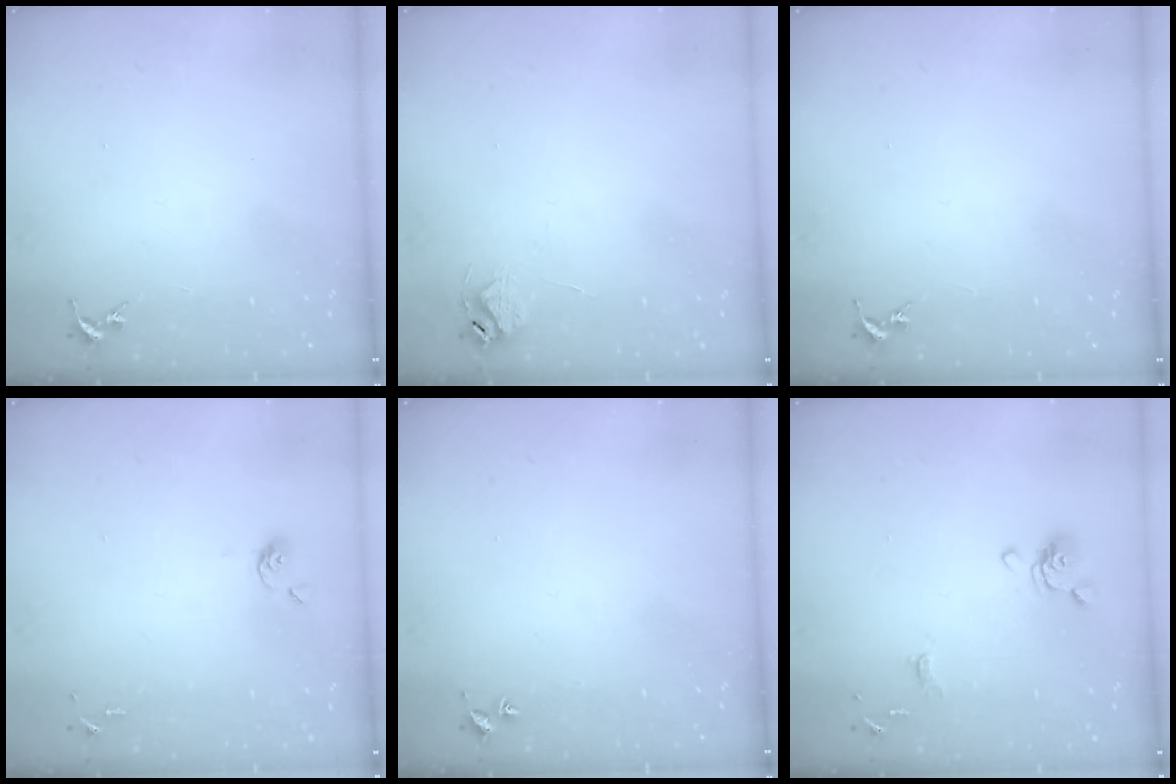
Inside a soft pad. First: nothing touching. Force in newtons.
{"total": 5.8, "press": 5.7, "slide": 0.6}
{"total": 0.0}
{"total": 3.8, "press": 3.7, "slide": 0.9}
{"total": 1.7, "press": 1.7, "slide": 0.2}
{"total": 10.3, "press": 10.2, "slide": 1.3}